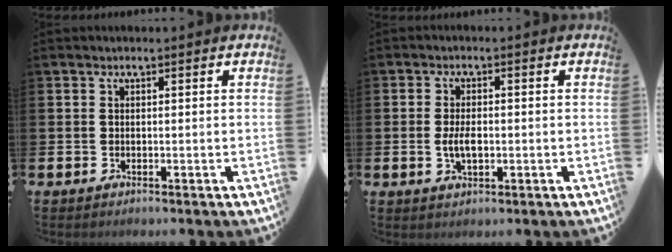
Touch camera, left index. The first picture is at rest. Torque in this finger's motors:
{"motor_torque": [0.44, -0.26, 0.10, 0.10]}